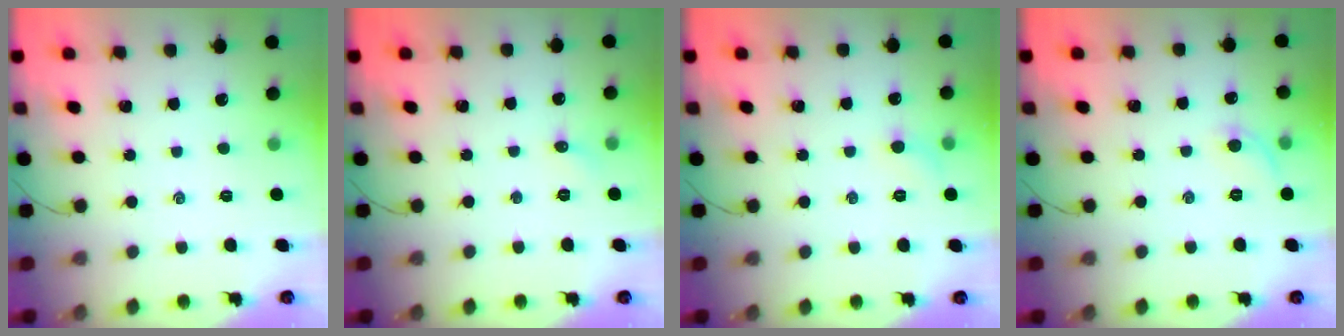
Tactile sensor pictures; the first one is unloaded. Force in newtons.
{"total": 3.7, "press": 3.5, "slide": 1.3}
{"total": 5.3, "press": 5.0, "slide": 1.6}
{"total": 5.5, "press": 5.2, "slide": 1.8}